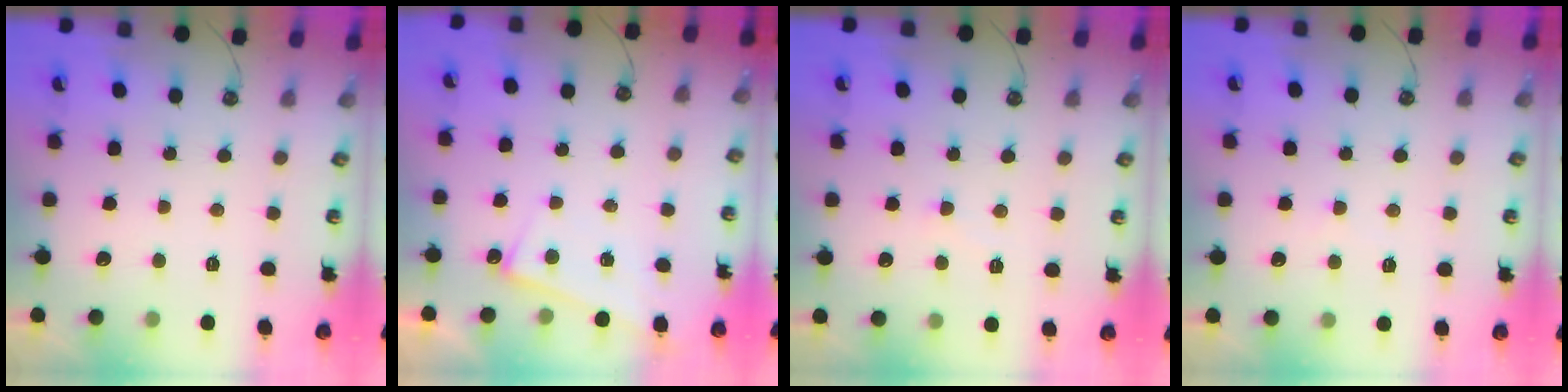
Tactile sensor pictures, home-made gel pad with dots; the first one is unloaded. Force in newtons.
{"total": 1.9, "press": 1.8, "slide": 0.4}
{"total": 3.6, "press": 3.5, "slide": 0.4}
{"total": 1.5, "press": 1.4, "slide": 0.3}